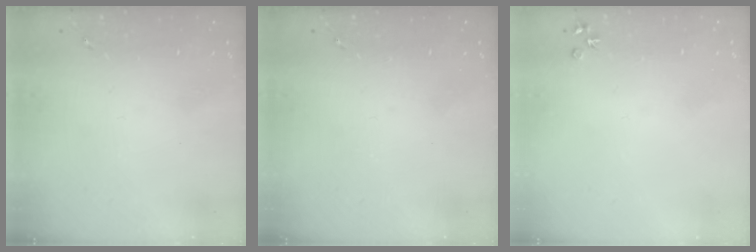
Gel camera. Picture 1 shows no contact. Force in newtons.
{"total": 0.0}
{"total": 4.0, "press": 4.0, "slide": 0.6}